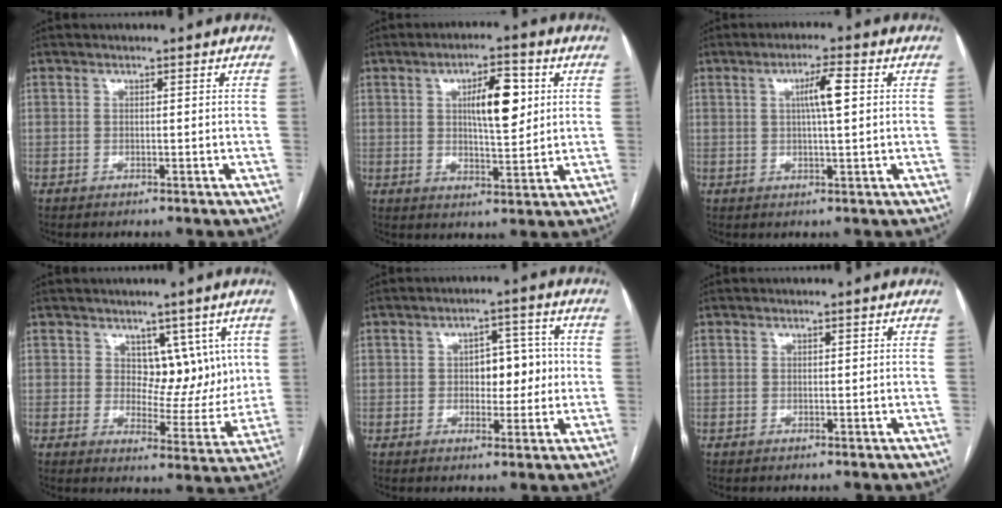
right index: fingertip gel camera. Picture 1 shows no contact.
{"total": 8.5, "force": [2.2, 2.5, 7.8], "torque": [-0.125, 0.009, 0.039]}
{"total": 4.8, "force": [1.0, 0.2, 4.7], "torque": [-0.084, 0.004, 0.017]}
{"total": 7.8, "force": [3.2, 4.9, 5.1], "torque": [-0.047, 0.004, 0.053]}
{"total": 6.2, "force": [0.1, 3.5, 5.2], "torque": [-0.065, 0.023, 0.005]}
{"total": 0.0}